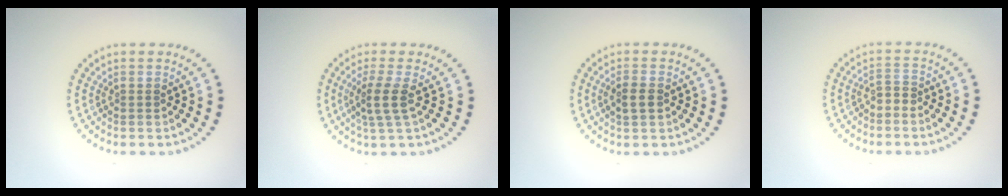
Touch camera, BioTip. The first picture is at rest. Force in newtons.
{"total": 2.5, "press": 2.0, "slide": 1.5}
{"total": 1.9, "press": 1.9, "slide": 0.2}
{"total": 1.3, "press": 1.0, "slide": 0.9}